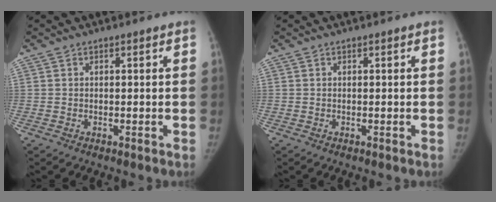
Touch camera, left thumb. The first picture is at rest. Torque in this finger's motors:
{"motor_torque": [0.00, 0.00, 0.07, -0.03, 0.00]}